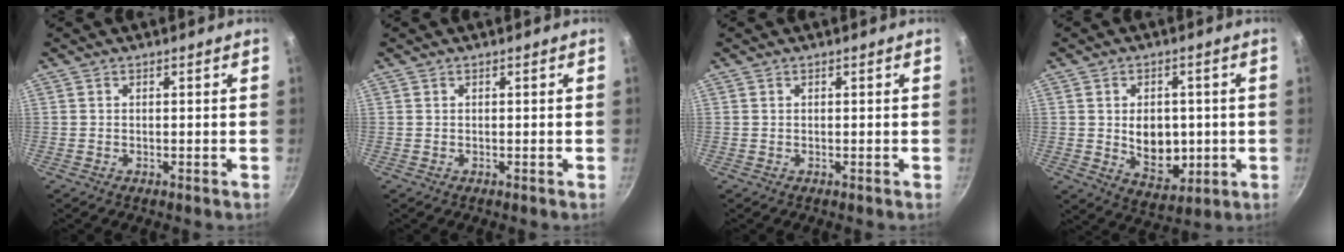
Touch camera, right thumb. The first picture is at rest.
{"total": 0.0}
{"total": 0.0}
{"total": 10.4, "force": [-0.2, 7.5, 7.3], "torque": [-0.076, -0.011, 0.012]}